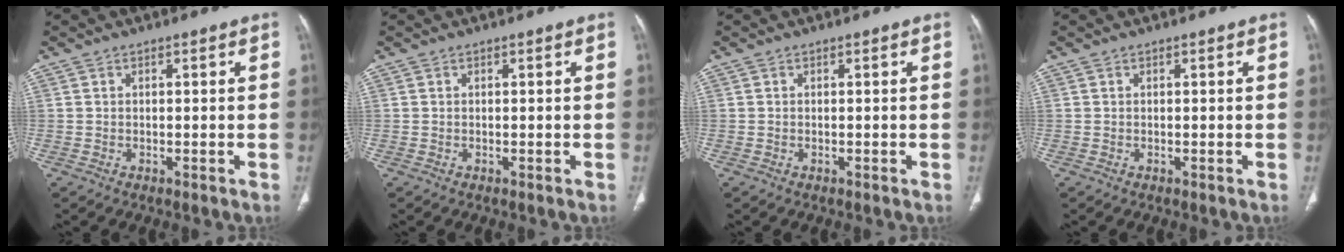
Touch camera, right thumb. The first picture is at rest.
{"total": 0.0}
{"total": 0.0}
{"total": 0.0}